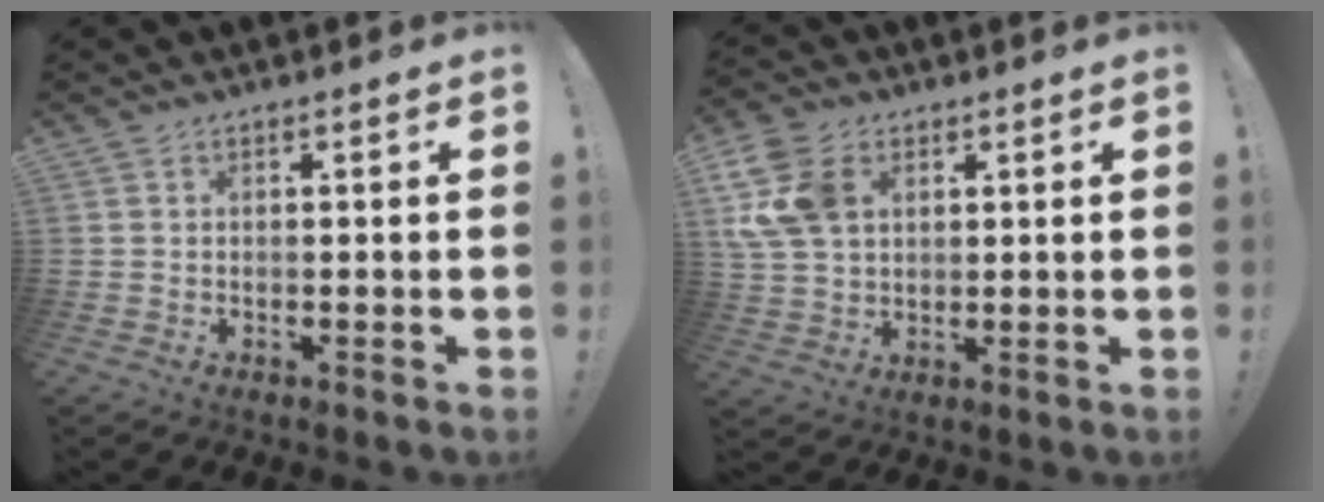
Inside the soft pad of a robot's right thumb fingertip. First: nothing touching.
{"total": 12.9, "force": [3.9, 9.5, 7.9], "torque": [-0.168, 0.001, 0.079]}